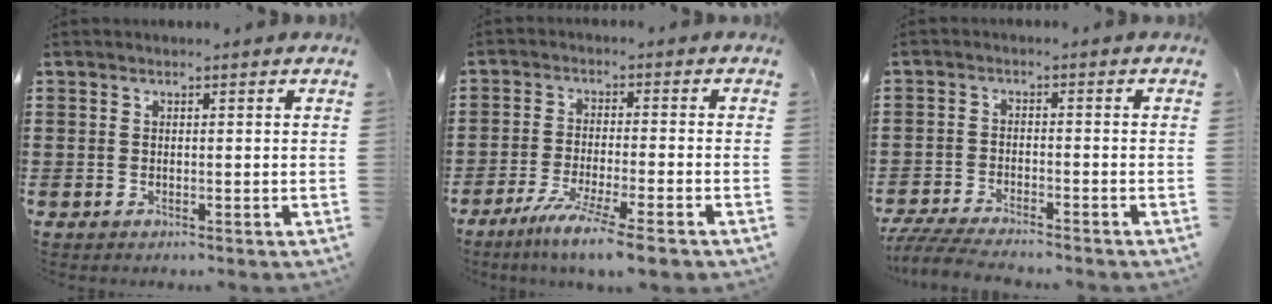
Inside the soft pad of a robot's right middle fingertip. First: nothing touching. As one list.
[{"total": 6.5, "force": [-5.3, -0.3, 3.8], "torque": [-0.071, -0.017, -0.094]}, {"total": 4.8, "force": [-4.6, 0.2, 1.3], "torque": [-0.035, -0.010, -0.091]}]